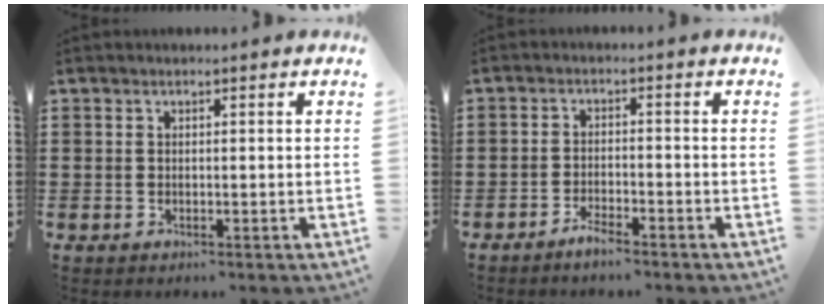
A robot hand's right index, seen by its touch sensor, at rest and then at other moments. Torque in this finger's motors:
{"motor_torque": [0.00, 0.14, 0.04, -0.01]}